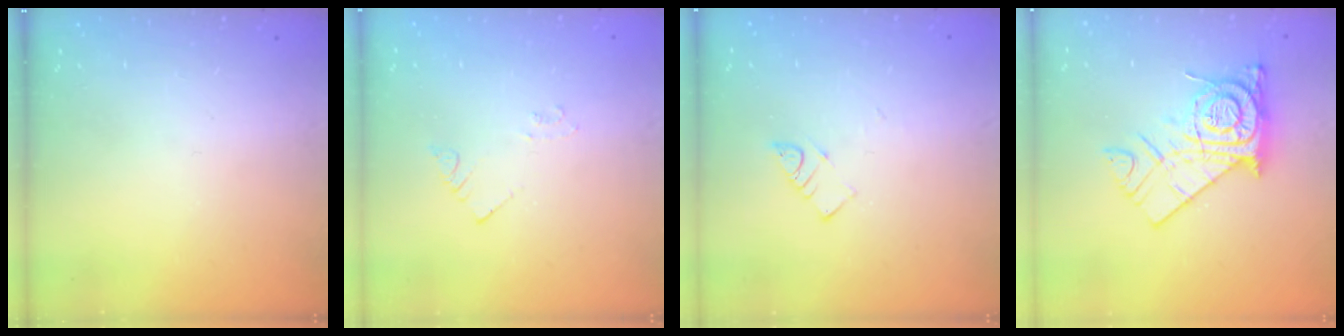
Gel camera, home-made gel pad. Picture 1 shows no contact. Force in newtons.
{"total": 2.1, "press": 2.1, "slide": 0.3}
{"total": 3.9, "press": 3.9, "slide": 0.5}
{"total": 15.0, "press": 14.9, "slide": 1.1}